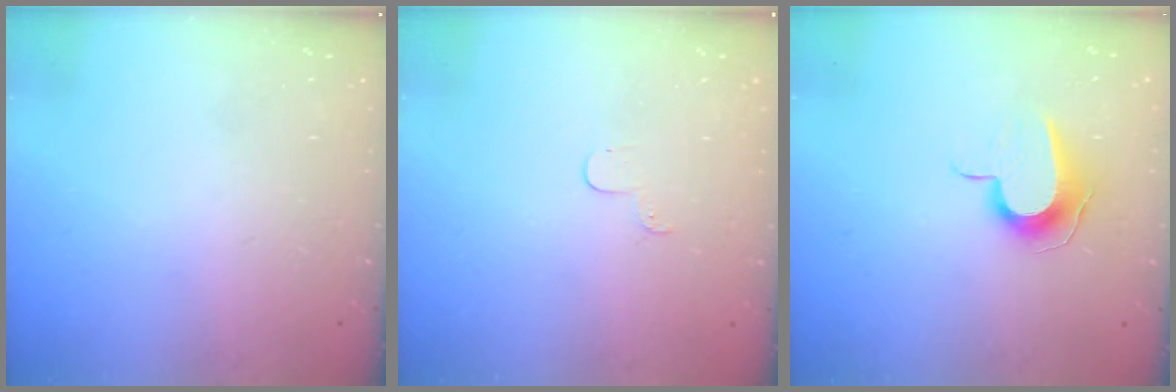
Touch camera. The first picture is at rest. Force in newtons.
{"total": 2.9, "press": 2.9, "slide": 0.3}
{"total": 9.4, "press": 9.4, "slide": 0.5}